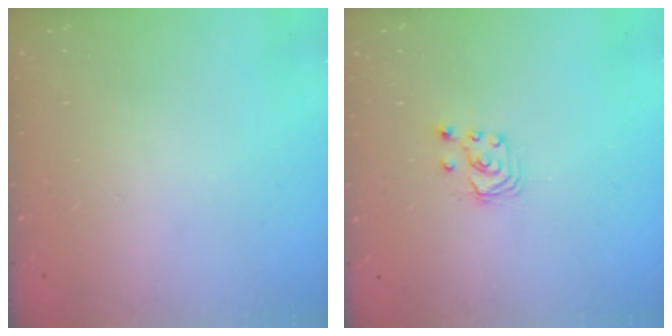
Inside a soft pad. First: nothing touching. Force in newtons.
{"total": 3.0, "press": 3.0, "slide": 0.3}